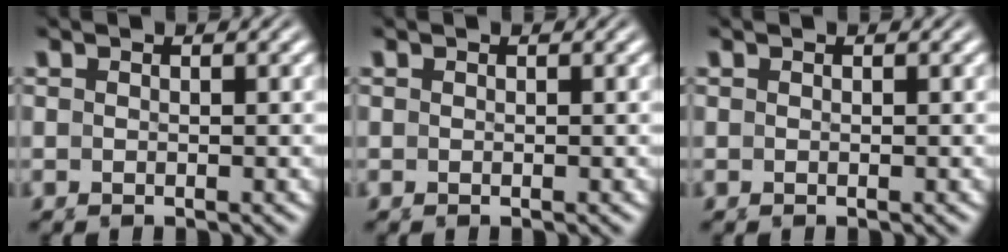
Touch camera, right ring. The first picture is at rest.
{"total": 0.0}
{"total": 0.0}